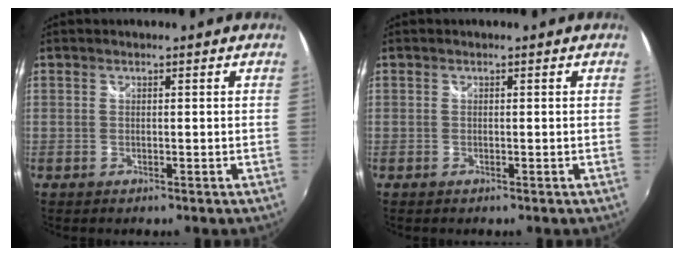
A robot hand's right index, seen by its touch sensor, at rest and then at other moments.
{"total": 0.0}